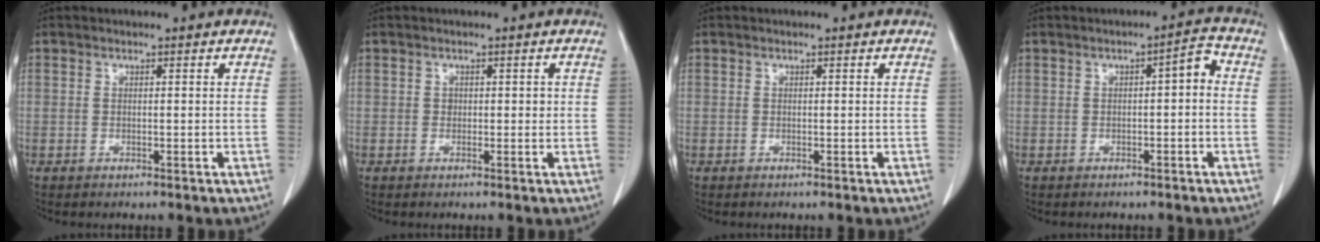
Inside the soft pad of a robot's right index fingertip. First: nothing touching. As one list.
[{"total": 1.4, "force": [0.1, 1.1, 1.0], "torque": [-0.012, 0.004, 0.002]}, {"total": 0.0}, {"total": 3.1, "force": [-0.2, 0.9, 2.9], "torque": [-0.039, 0.016, -0.004]}]